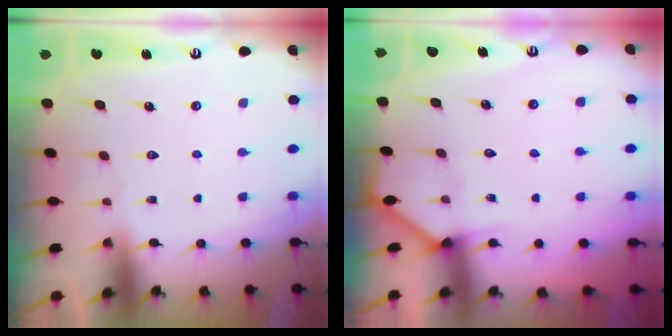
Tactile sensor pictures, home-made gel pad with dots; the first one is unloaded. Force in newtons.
{"total": 2.3, "press": 2.3, "slide": 0.1}